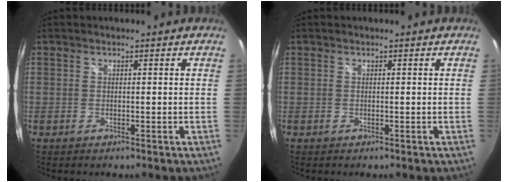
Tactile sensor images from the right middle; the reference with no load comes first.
{"total": 0.0}